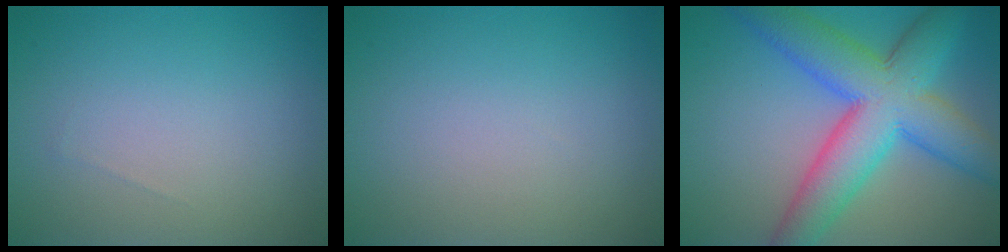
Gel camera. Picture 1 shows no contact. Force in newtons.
{"total": 0.0}
{"total": 10.3, "press": 10.3, "slide": 0.4}